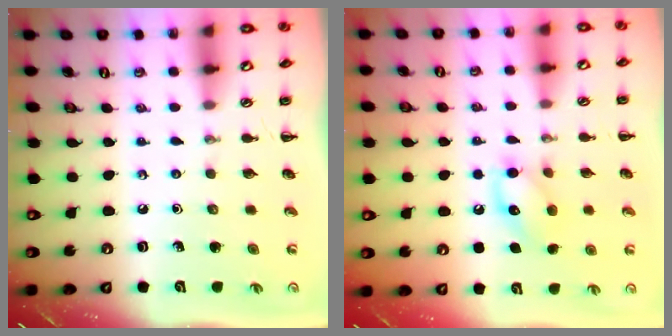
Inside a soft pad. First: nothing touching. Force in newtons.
{"total": 11.3, "press": 11.2, "slide": 1.0}